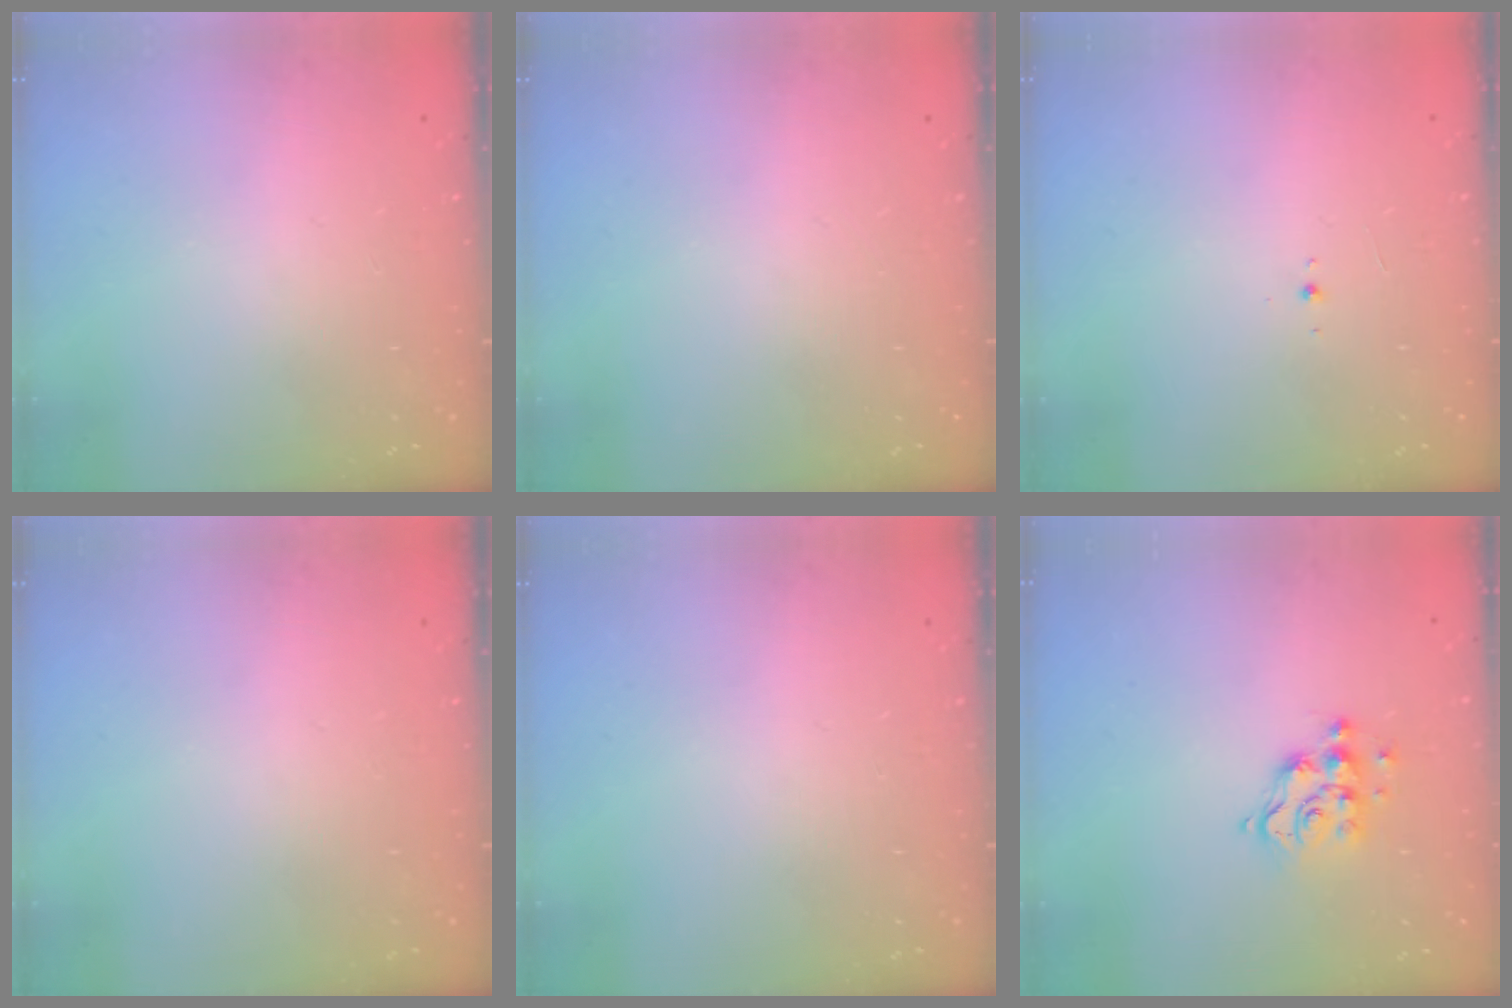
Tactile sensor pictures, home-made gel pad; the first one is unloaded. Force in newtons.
{"total": 0.0}
{"total": 2.7, "press": 2.5, "slide": 0.8}
{"total": 0.0}
{"total": 0.0}
{"total": 9.4, "press": 9.4, "slide": 0.7}